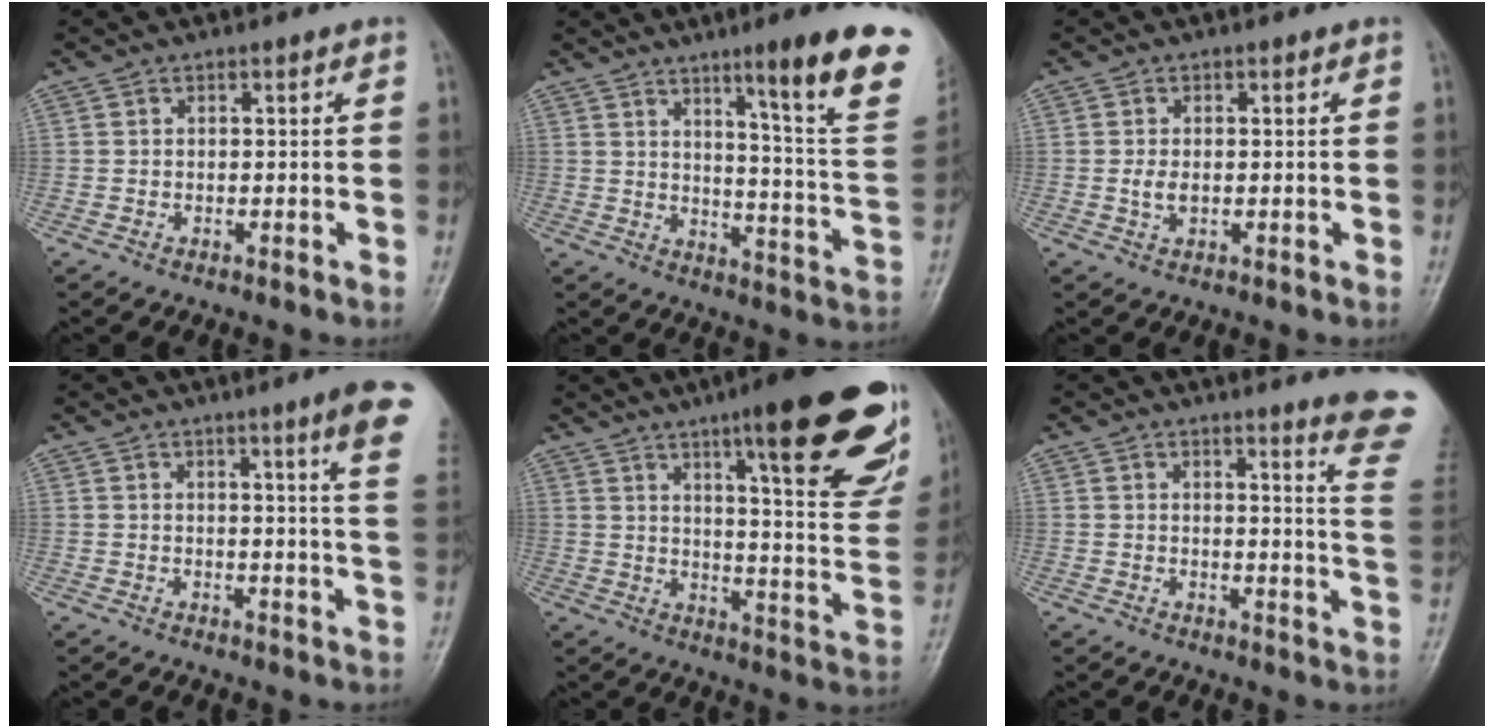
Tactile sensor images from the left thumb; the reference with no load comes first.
{"total": 19.6, "force": [10.9, 1.1, 16.2], "torque": [-0.193, -0.060, 0.148]}
{"total": 2.1, "force": [0.0, 1.3, 1.7], "torque": [-0.034, -0.004, -0.001]}
{"total": 10.2, "force": [5.9, -0.2, 8.2], "torque": [-0.098, -0.027, 0.059]}
{"total": 27.1, "force": [15.7, 5.6, 21.3], "torque": [-0.253, -0.060, 0.218]}
{"total": 12.2, "force": [10.3, -0.3, 6.6], "torque": [-0.060, -0.105, 0.101]}